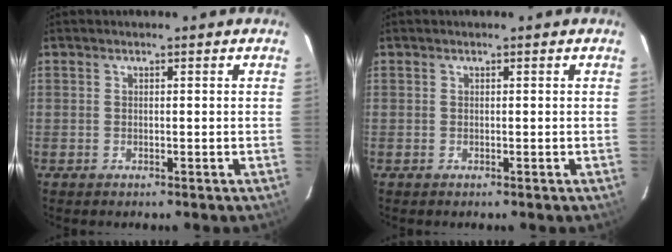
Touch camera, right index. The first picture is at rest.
{"total": 0.0}